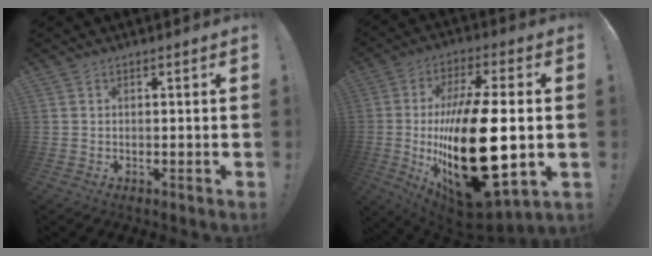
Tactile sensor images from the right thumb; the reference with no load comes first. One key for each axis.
{"total": 32.4, "fx": -3.3, "fy": 13.4, "fz": 29.3, "tx": -0.532, "ty": -0.009, "tz": -0.040}